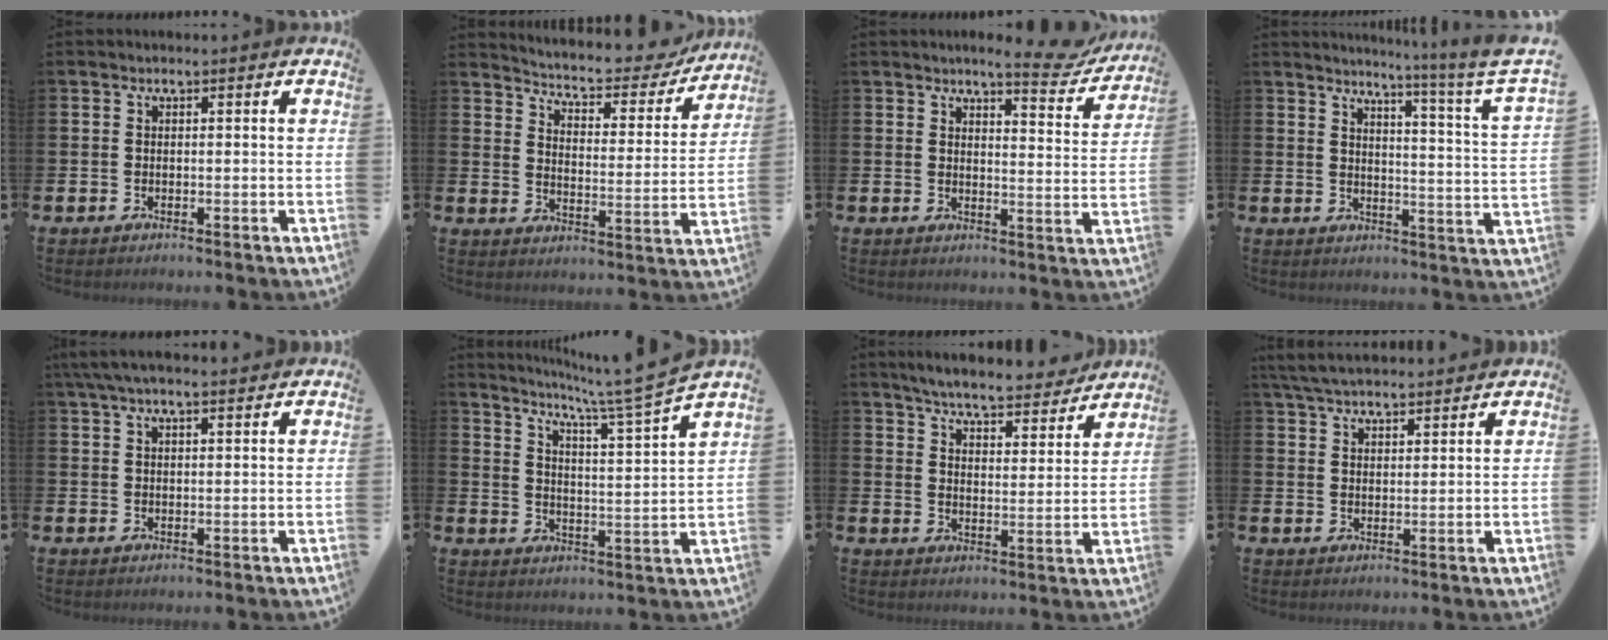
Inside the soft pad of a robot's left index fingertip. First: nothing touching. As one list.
[{"total": 5.4, "force": [5.2, 1.1, 1.2], "torque": [-0.043, -0.044, 0.081]}, {"total": 6.1, "force": [5.5, 1.0, 2.6], "torque": [-0.037, -0.032, 0.089]}, {"total": 4.2, "force": [3.5, -1.0, 2.0], "torque": [-0.033, -0.050, 0.046]}, {"total": 4.4, "force": [3.7, 0.9, 2.3], "torque": [-0.048, -0.005, 0.067]}, {"total": 6.6, "force": [5.9, -1.1, 2.8], "torque": [-0.063, -0.050, 0.091]}, {"total": 6.2, "force": [5.9, 0.7, 1.7], "torque": [-0.048, -0.039, 0.100]}, {"total": 5.0, "force": [4.9, 0.7, 1.0], "torque": [-0.037, -0.020, 0.090]}]